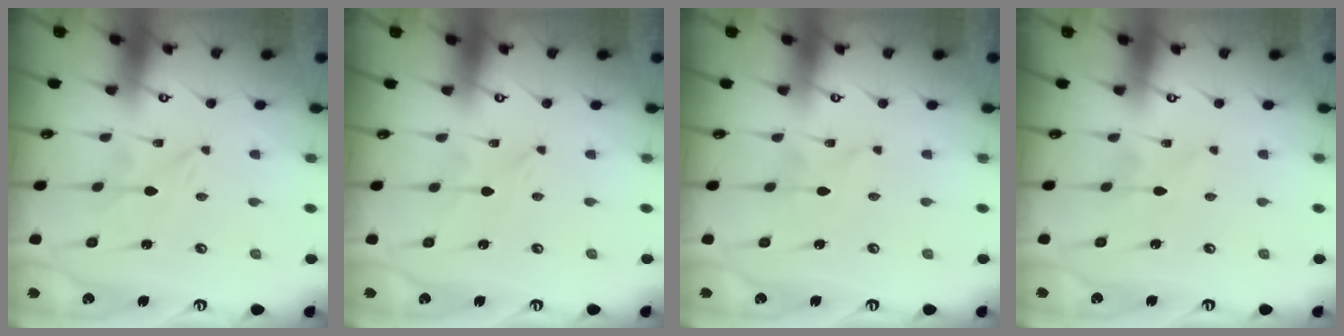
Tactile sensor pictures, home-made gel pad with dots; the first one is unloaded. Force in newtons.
{"total": 0.0}
{"total": 1.8, "press": 1.8, "slide": 0.1}
{"total": 2.4, "press": 2.3, "slide": 0.3}